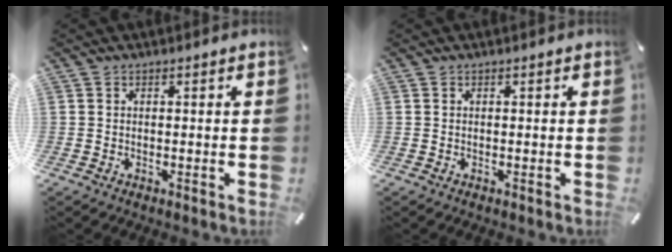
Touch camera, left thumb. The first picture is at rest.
{"total": 0.0}